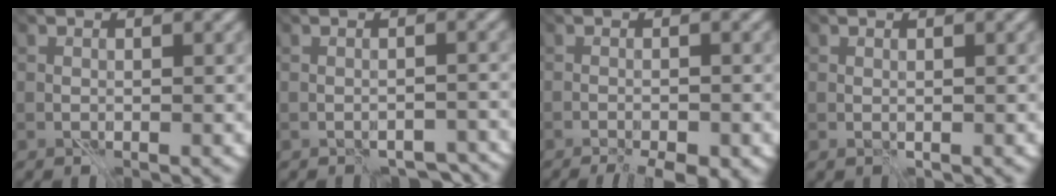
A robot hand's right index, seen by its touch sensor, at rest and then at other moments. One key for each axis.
{"total": 2.4, "fx": -2.2, "fy": 1.0, "fz": -0.1, "tx": 0.027, "ty": 0.004, "tz": -0.014}
{"total": 4.1, "fx": -3.1, "fy": 1.1, "fz": 2.5, "tx": -0.027, "ty": 0.003, "tz": -0.029}
{"total": 0.5, "fx": 0.4, "fy": -0.2, "fz": 0.0, "tx": -0.004, "ty": 0.002, "tz": 0.010}